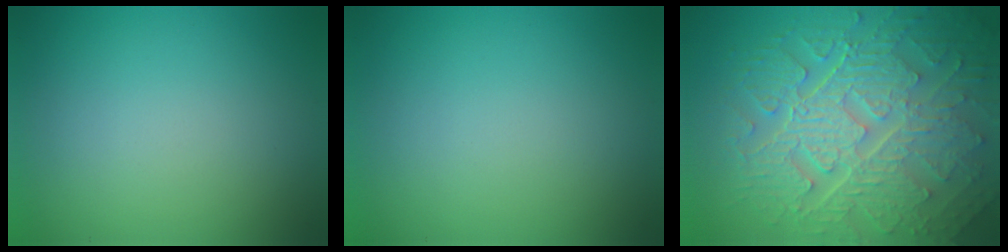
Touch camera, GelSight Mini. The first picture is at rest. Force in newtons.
{"total": 0.0}
{"total": 10.6, "press": 7.0, "slide": 7.9}